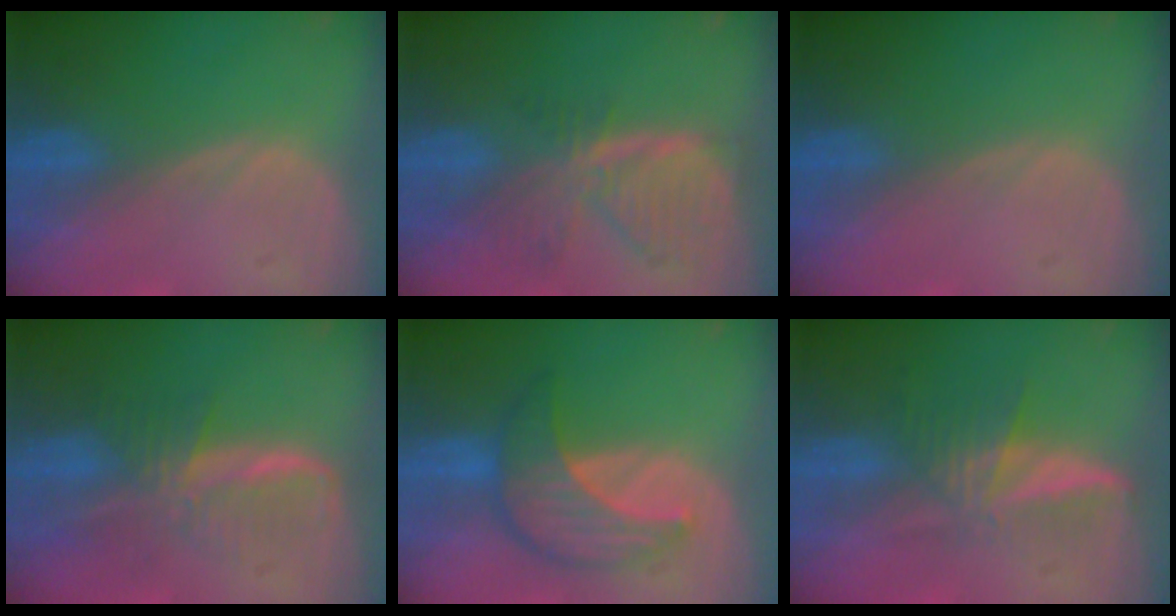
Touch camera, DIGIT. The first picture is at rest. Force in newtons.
{"total": 8.1, "press": 7.0, "slide": 4.1}
{"total": 0.0}
{"total": 7.9, "press": 6.8, "slide": 3.9}
{"total": 7.5, "press": 7.4, "slide": 1.2}
{"total": 6.0, "press": 5.6, "slide": 2.3}